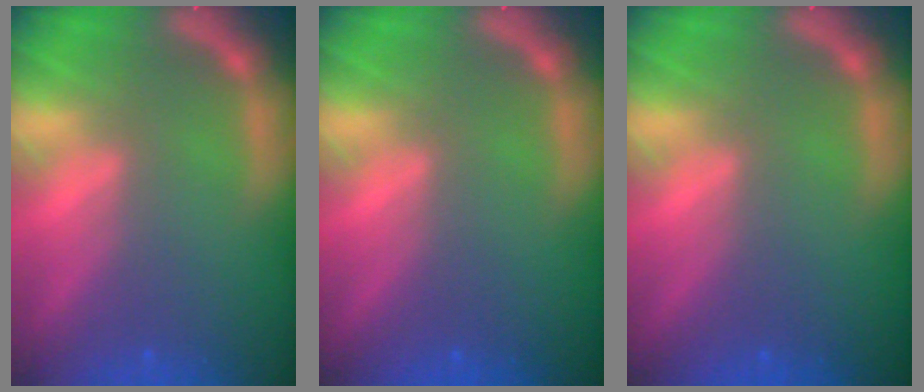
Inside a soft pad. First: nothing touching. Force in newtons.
{"total": 0.0}
{"total": 0.0}